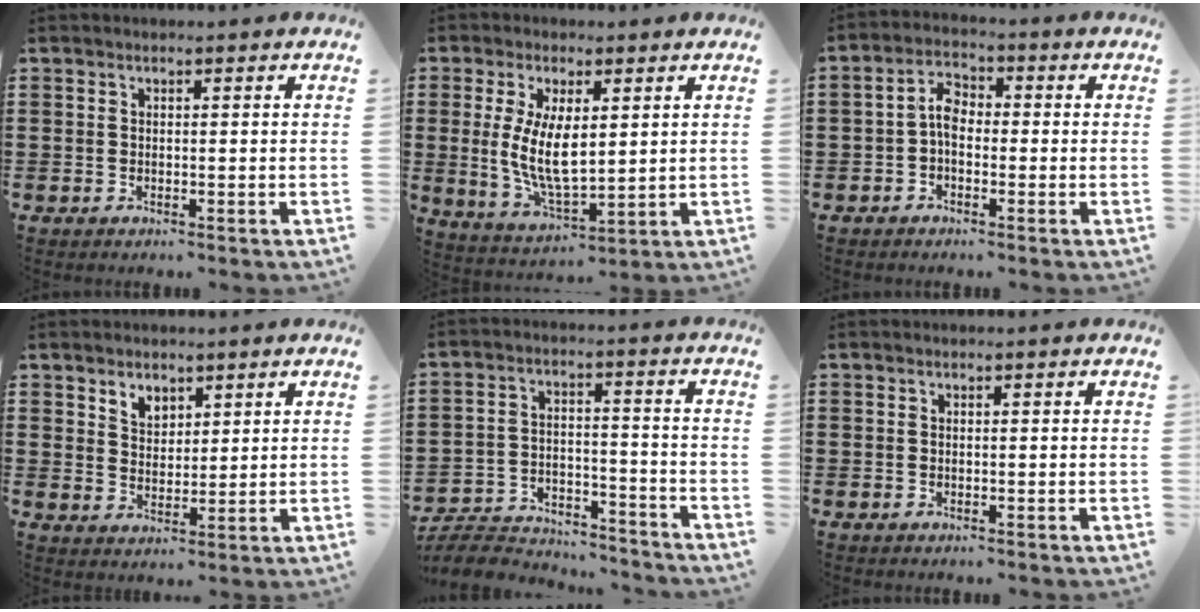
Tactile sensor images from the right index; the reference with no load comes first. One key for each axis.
{"total": 8.7, "fx": 0.9, "fy": 3.8, "fz": 7.7, "tx": -0.151, "ty": -0.002, "tz": 0.016}
{"total": 4.1, "fx": -0.7, "fy": 2.5, "fz": 3.2, "tx": -0.069, "ty": 0.008, "tz": -0.017}
{"total": 3.4, "fx": 2.6, "fy": 2.1, "fz": 0.5, "tx": -0.018, "ty": 0.006, "tz": 0.049}
{"total": 6.8, "fx": -6.5, "fy": 1.4, "fz": 1.4, "tx": -0.036, "ty": 0.015, "tz": -0.129}
{"total": 0.0}